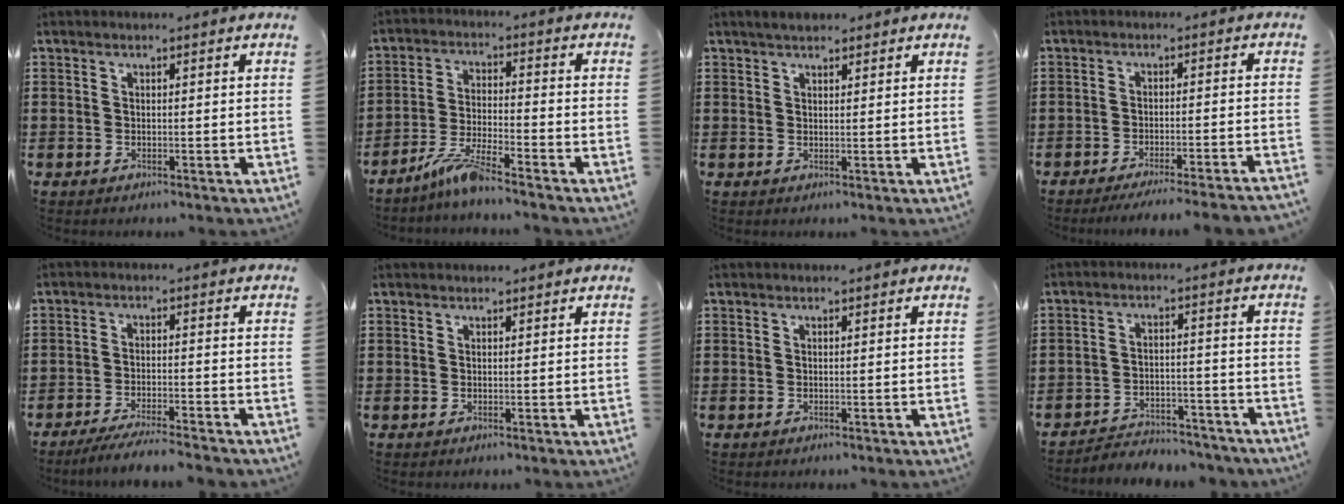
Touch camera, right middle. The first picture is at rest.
{"total": 5.9, "force": [-4.9, 0.1, 3.3], "torque": [-0.080, -0.015, -0.097]}
{"total": 1.6, "force": [1.5, 0.6, 0.3], "torque": [-0.010, 0.004, 0.028]}
{"total": 3.3, "force": [-3.0, -0.6, 1.3], "torque": [-0.021, -0.006, -0.059]}
{"total": 4.0, "force": [-3.7, -0.3, 1.3], "torque": [-0.030, -0.009, -0.074]}
{"total": 0.6, "force": [0.5, 0.4, -0.1], "torque": [0.009, -0.003, 0.008]}
{"total": 0.0}
{"total": 4.1, "force": [-4.1, 0.5, 0.4], "torque": [-0.011, 0.007, -0.086]}